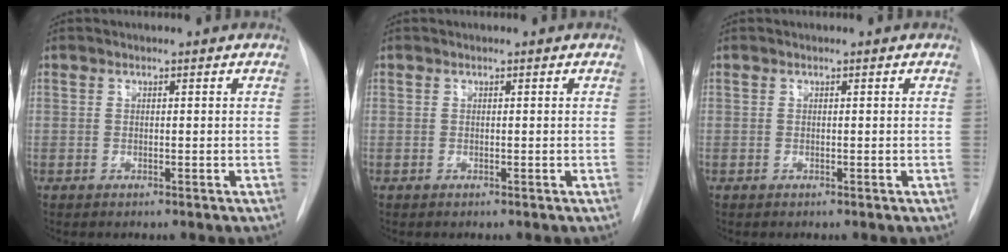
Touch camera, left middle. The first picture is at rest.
{"total": 0.0}
{"total": 0.0}